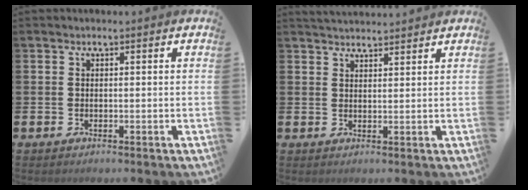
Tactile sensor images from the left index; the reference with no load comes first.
{"total": 2.9, "force": [2.9, 0.4, 0.2], "torque": [-0.006, -0.013, 0.052]}